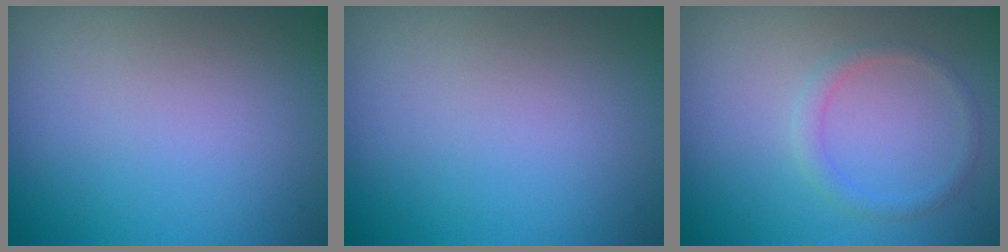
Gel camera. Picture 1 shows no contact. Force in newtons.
{"total": 0.0}
{"total": 1.4, "press": 1.4, "slide": 0.1}